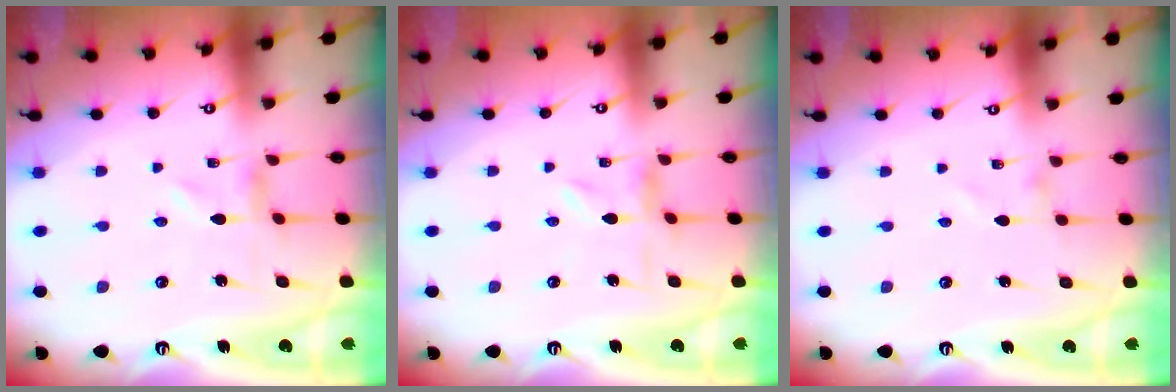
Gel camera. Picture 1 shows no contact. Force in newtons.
{"total": 1.2, "press": 1.2, "slide": 0.3}
{"total": 1.3, "press": 1.3, "slide": 0.0}